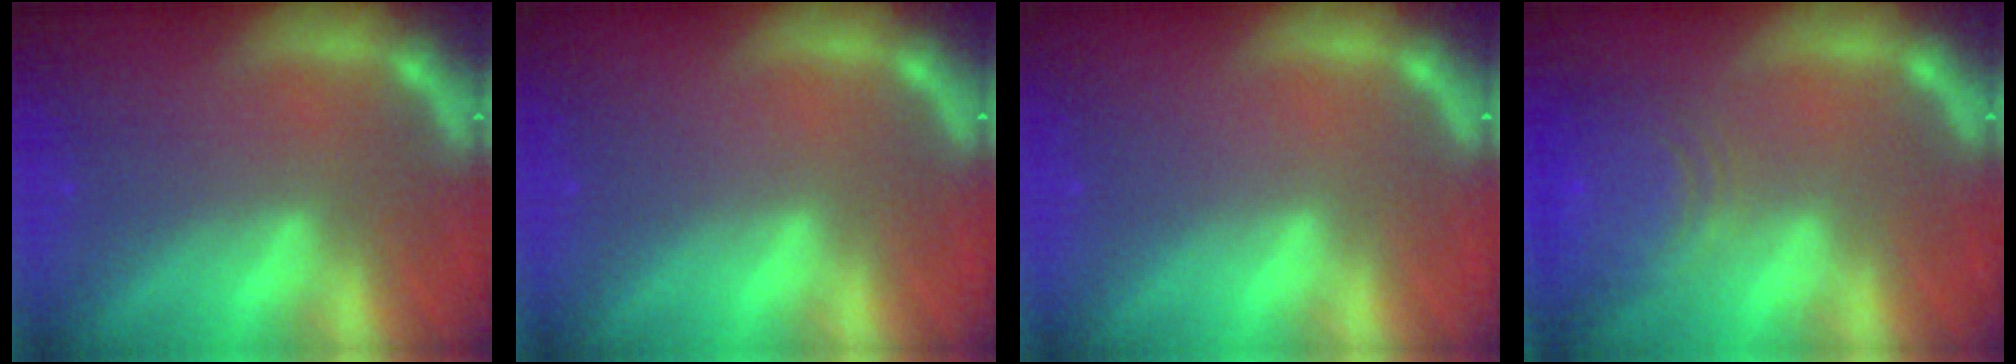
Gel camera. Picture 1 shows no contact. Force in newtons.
{"total": 0.0}
{"total": 0.0}
{"total": 7.5}